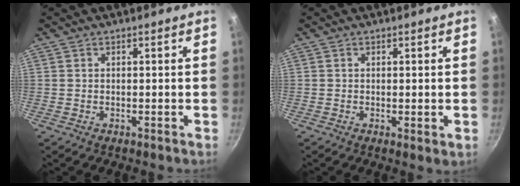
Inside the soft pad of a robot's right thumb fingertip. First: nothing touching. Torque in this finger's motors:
{"motor_torque": [-0.03, 0.08, -0.22, 0.03, -0.01]}